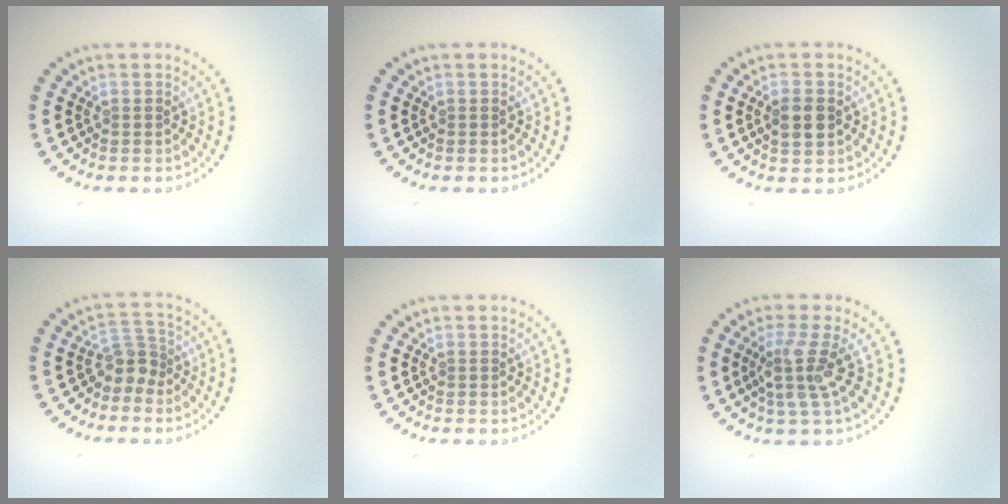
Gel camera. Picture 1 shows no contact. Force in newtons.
{"total": 0.0}
{"total": 2.3, "press": 2.3, "slide": 0.1}
{"total": 2.5, "press": 1.8, "slide": 1.7}
{"total": 0.0}
{"total": 3.2, "press": 2.4, "slide": 2.2}